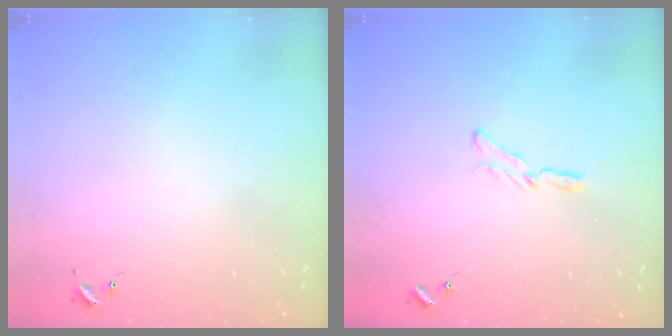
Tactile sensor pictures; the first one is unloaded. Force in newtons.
{"total": 5.3, "press": 5.2, "slide": 0.6}